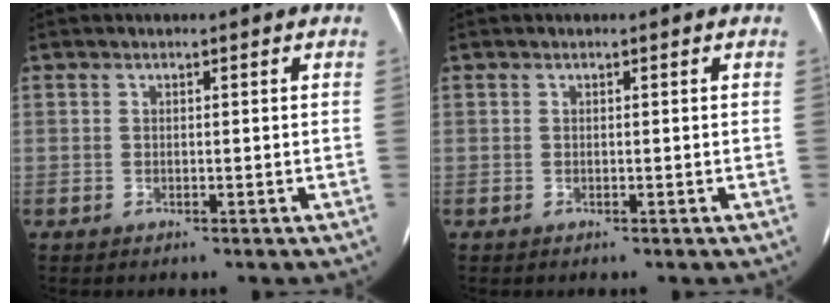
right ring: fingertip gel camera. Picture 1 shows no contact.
{"total": 0.0}